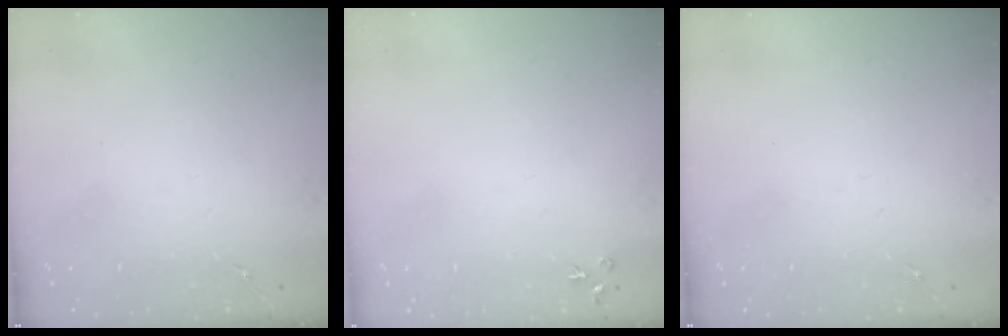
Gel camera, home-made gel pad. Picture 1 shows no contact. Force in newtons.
{"total": 3.5, "press": 3.5, "slide": 0.4}
{"total": 0.0}